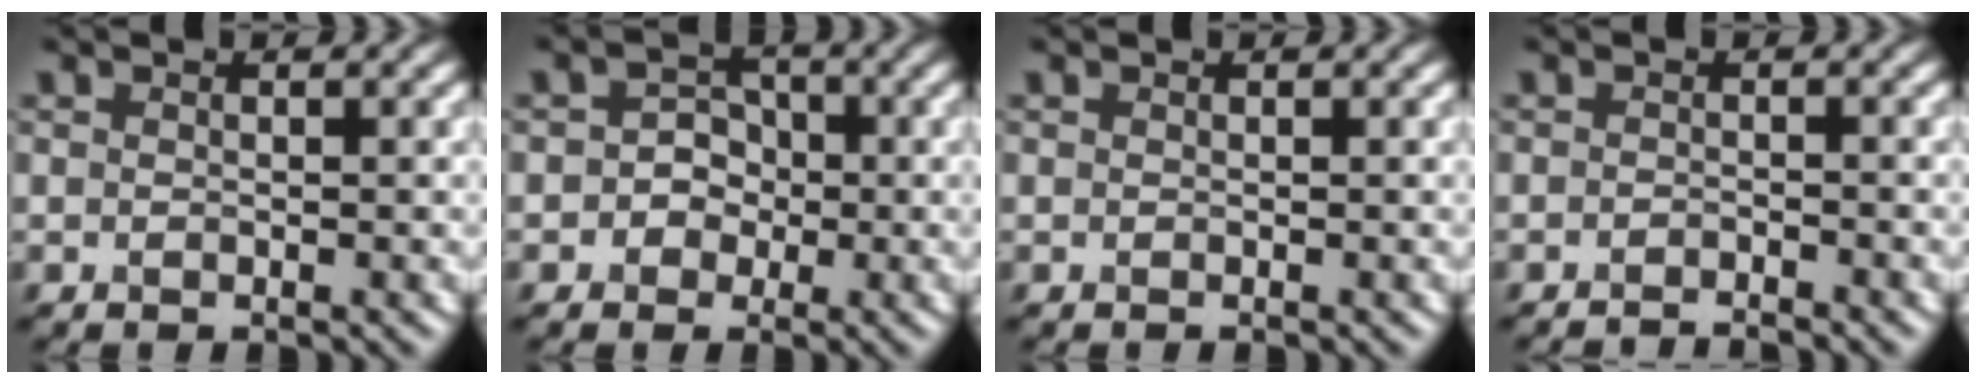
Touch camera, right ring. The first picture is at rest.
{"total": 2.3, "force": [-0.2, 2.1, 0.9], "torque": [0.010, 0.005, -0.016]}
{"total": 0.0}
{"total": 1.6, "force": [-1.5, 0.1, 0.4], "torque": [0.004, 0.003, -0.026]}